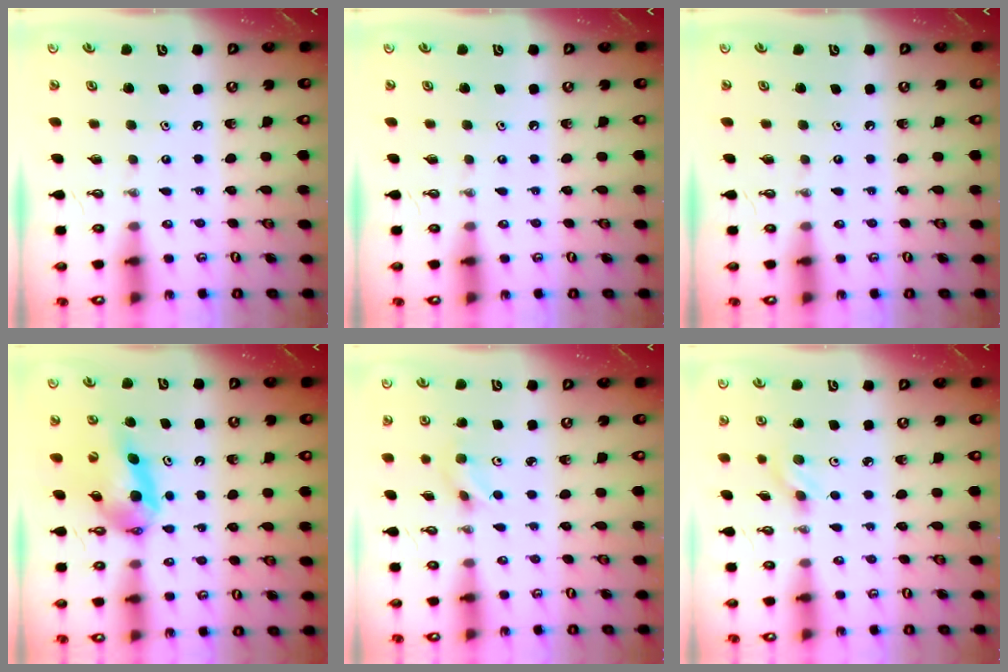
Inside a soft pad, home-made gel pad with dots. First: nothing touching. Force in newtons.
{"total": 0.0}
{"total": 0.0}
{"total": 9.8, "press": 9.7, "slide": 1.4}
{"total": 2.4, "press": 2.4, "slide": 0.1}
{"total": 3.8, "press": 3.4, "slide": 1.6}